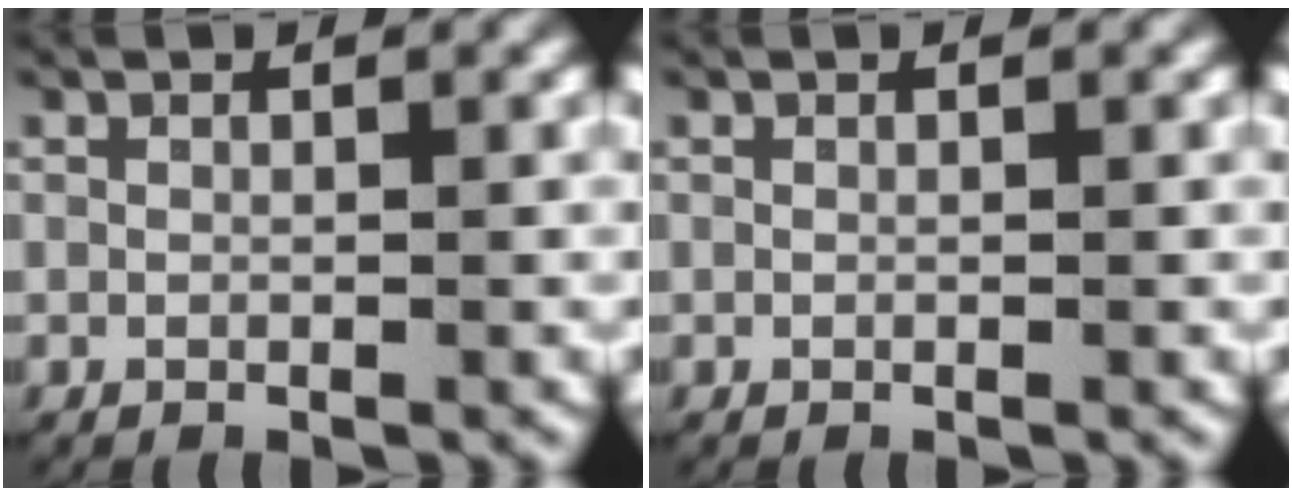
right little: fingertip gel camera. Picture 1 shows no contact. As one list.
[{"total": 0.0}]